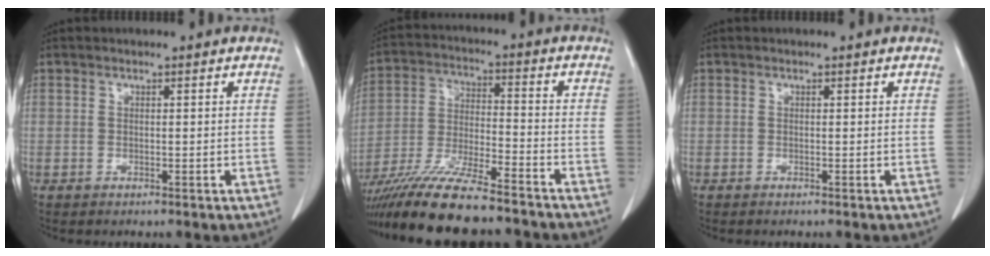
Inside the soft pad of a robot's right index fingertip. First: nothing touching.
{"total": 17.2, "force": [-14.3, 1.6, 9.4], "torque": [-0.195, -0.032, -0.252]}
{"total": 0.0}